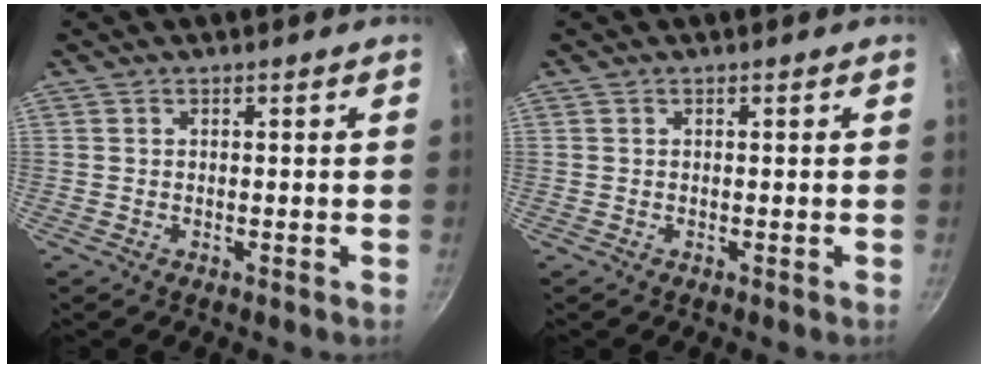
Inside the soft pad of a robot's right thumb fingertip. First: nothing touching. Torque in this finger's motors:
{"motor_torque": [0.06, 0.03, -0.34, -0.12, 0.02]}